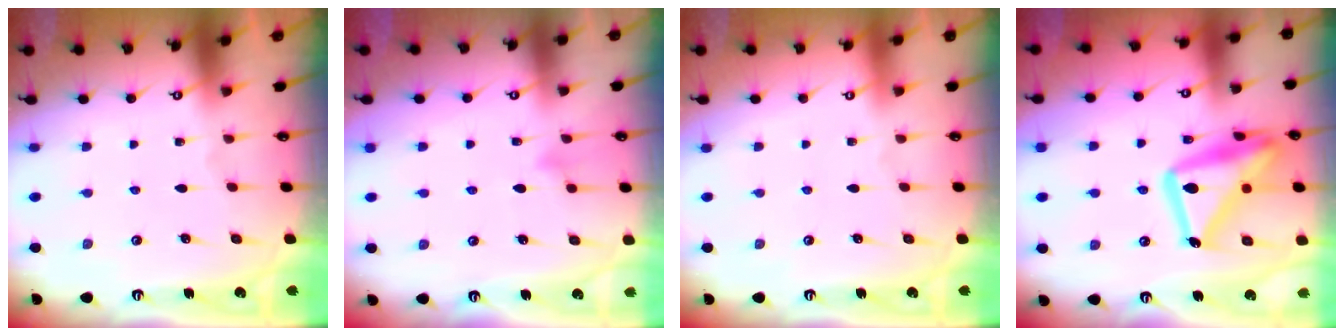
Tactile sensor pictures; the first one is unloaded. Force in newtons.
{"total": 5.9, "press": 5.9, "slide": 0.3}
{"total": 3.8, "press": 3.8, "slide": 0.1}
{"total": 21.1, "press": 21.0, "slide": 1.6}